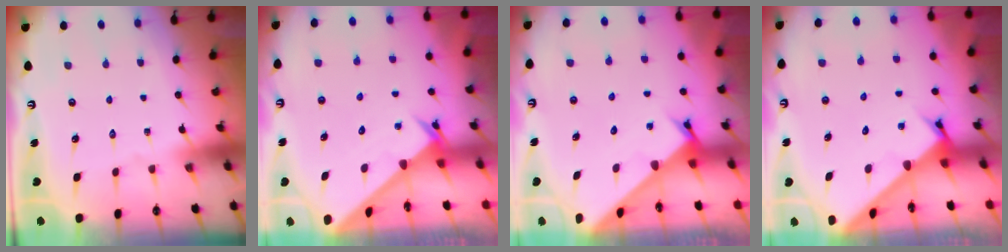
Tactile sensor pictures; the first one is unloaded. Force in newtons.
{"total": 2.2, "press": 2.2, "slide": 0.1}
{"total": 2.4, "press": 2.4, "slide": 0.0}
{"total": 2.4, "press": 2.4, "slide": 0.2}